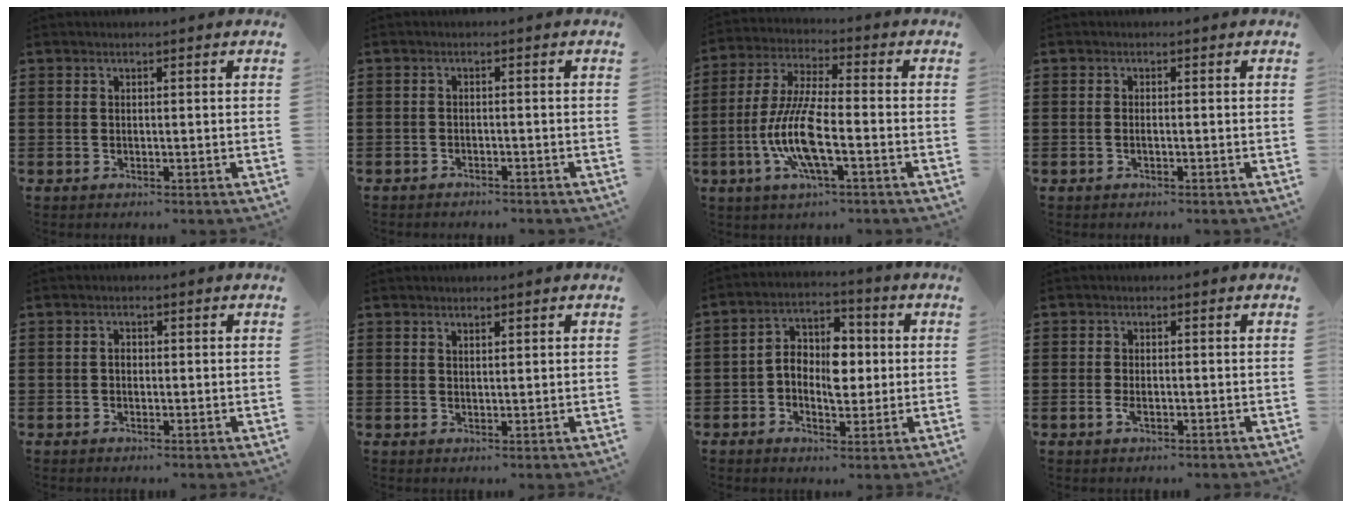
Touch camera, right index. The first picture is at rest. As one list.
[{"total": 1.2, "force": [-1.2, 0.2, 0.0], "torque": [-0.004, 0.003, -0.025]}, {"total": 10.1, "force": [-2.9, 2.1, 9.5], "torque": [-0.209, -0.017, -0.060]}, {"total": 0.6, "force": [0.0, 0.0, 0.6], "torque": [-0.012, -0.007, 0.002]}, {"total": 1.1, "force": [-0.1, 0.7, 0.8], "torque": [-0.016, 0.002, -0.002]}, {"total": 1.0, "force": [1.0, 0.2, 0.3], "torque": [-0.007, 0.001, 0.018]}, {"total": 6.9, "force": [-0.2, 4.2, 5.4], "torque": [-0.106, 0.006, -0.007]}, {"total": 1.7, "force": [-0.3, 0.7, 1.6], "torque": [-0.038, -0.007, -0.006]}]